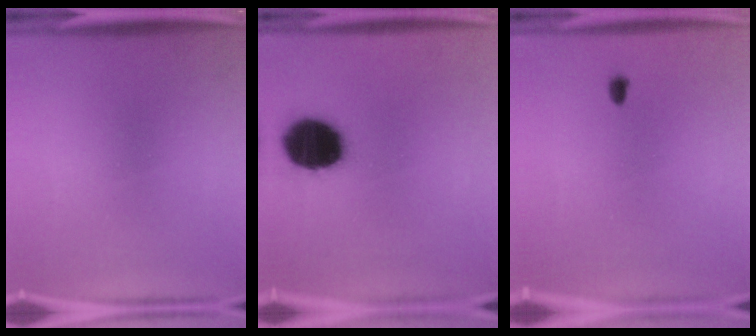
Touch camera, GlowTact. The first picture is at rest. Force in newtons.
{"total": 18.1}
{"total": 1.0}